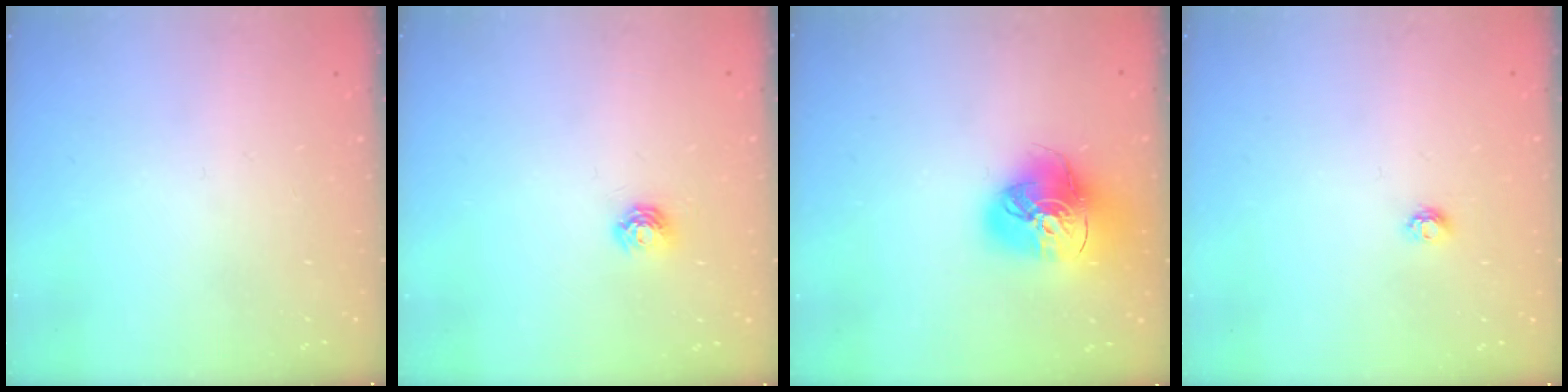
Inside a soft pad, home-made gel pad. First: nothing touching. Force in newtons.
{"total": 5.1, "press": 5.1, "slide": 0.5}
{"total": 17.6, "press": 17.5, "slide": 1.7}
{"total": 4.2, "press": 4.1, "slide": 0.4}